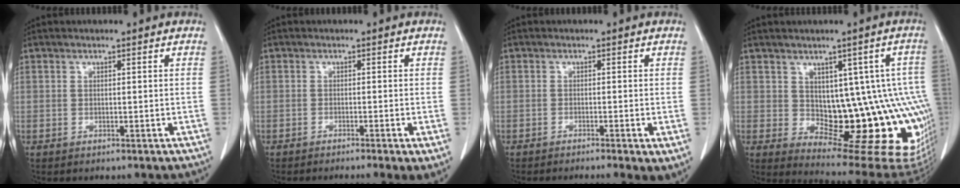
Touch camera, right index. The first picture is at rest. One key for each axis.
{"total": 4.7, "fx": -3.1, "fy": -0.2, "fz": 3.6, "tx": -0.037, "ty": -0.013, "tz": -0.046}
{"total": 4.6, "fx": -2.7, "fy": 0.4, "fz": 3.7, "tx": -0.042, "ty": -0.013, "tz": -0.041}
{"total": 15.9, "fx": -0.9, "fy": 7.1, "fz": 14.2, "tx": -0.117, "ty": 0.019, "tz": 0.010}